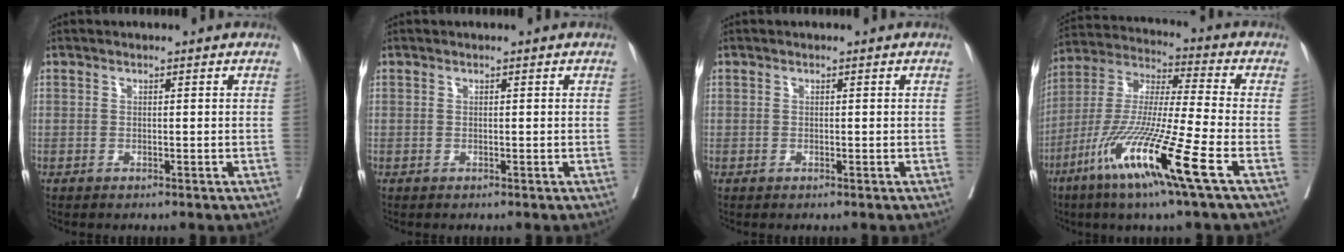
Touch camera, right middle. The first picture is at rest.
{"total": 0.0}
{"total": 0.0}
{"total": 17.2, "force": [-8.1, -0.9, 15.1], "torque": [-0.319, -0.042, -0.159]}